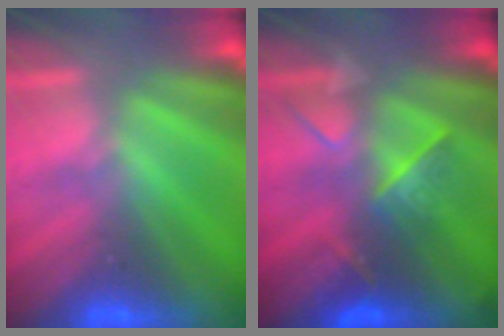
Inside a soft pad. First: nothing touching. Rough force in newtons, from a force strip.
{"total": 2.6}